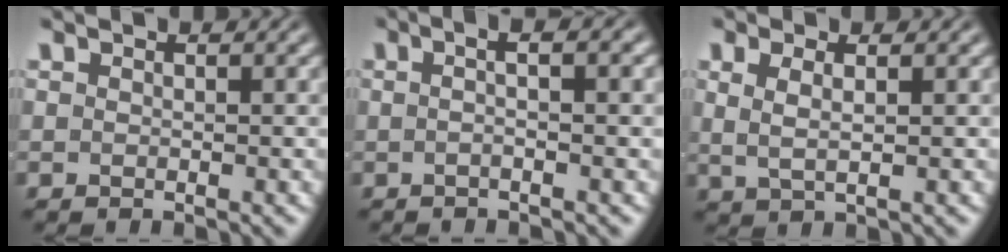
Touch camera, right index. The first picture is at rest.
{"total": 2.6, "force": [-0.2, -0.8, 2.5], "torque": [-0.033, 0.011, -0.008]}
{"total": 2.6, "force": [0.8, 1.2, 2.1], "torque": [-0.043, -0.002, 0.020]}